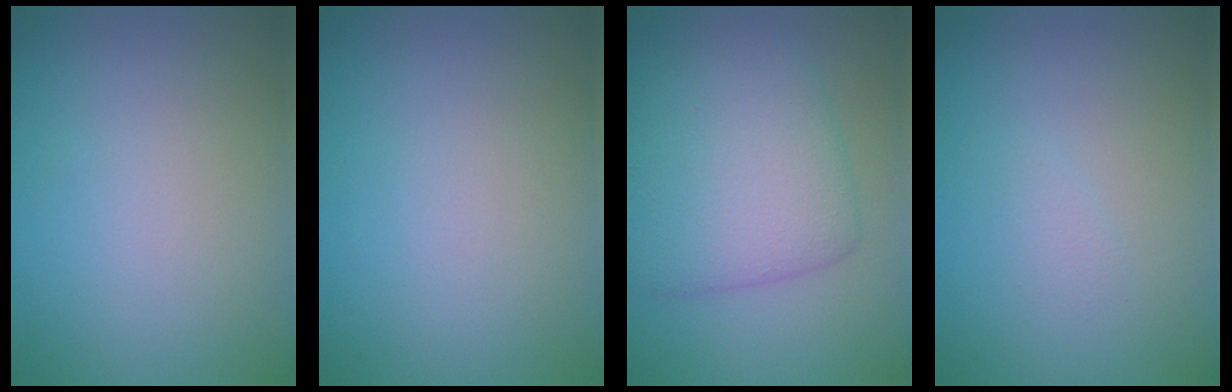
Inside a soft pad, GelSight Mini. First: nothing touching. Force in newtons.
{"total": 0.0}
{"total": 6.7, "press": 6.7, "slide": 0.2}
{"total": 0.6, "press": 0.6, "slide": 0.1}